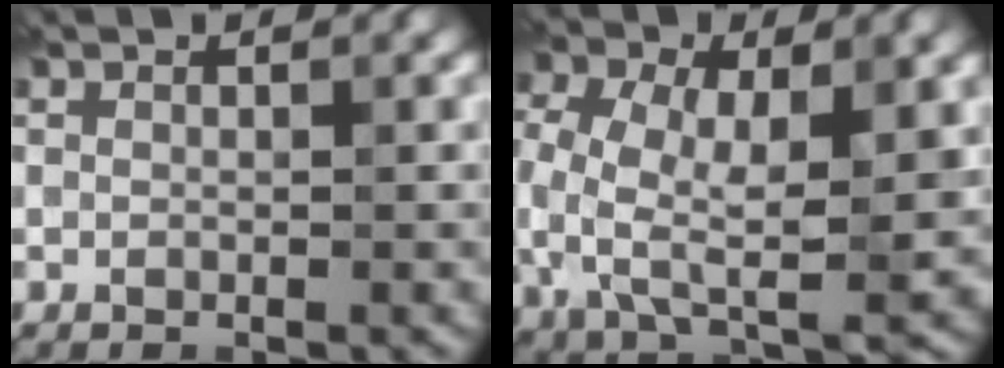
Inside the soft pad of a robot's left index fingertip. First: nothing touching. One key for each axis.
{"total": 9.9, "fx": 0.0, "fy": 5.7, "fz": 8.1, "tx": -0.167, "ty": 0.002, "tz": -0.001}